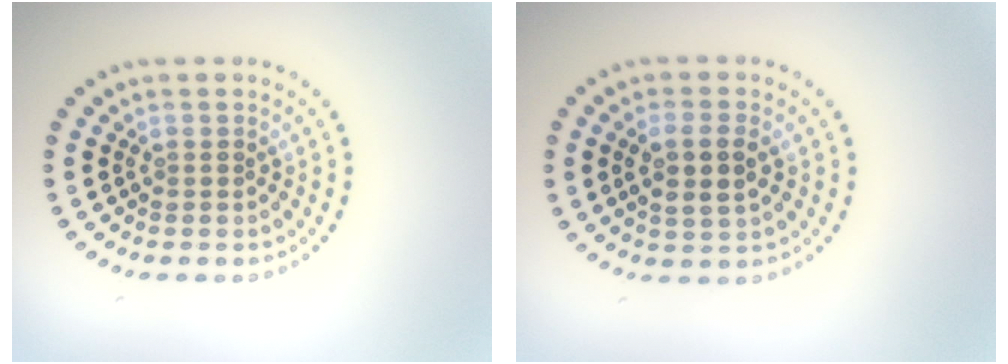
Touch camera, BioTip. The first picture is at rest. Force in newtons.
{"total": 3.0, "press": 2.8, "slide": 0.9}